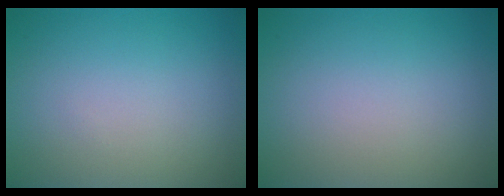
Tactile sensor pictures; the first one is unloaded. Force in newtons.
{"total": 0.0}